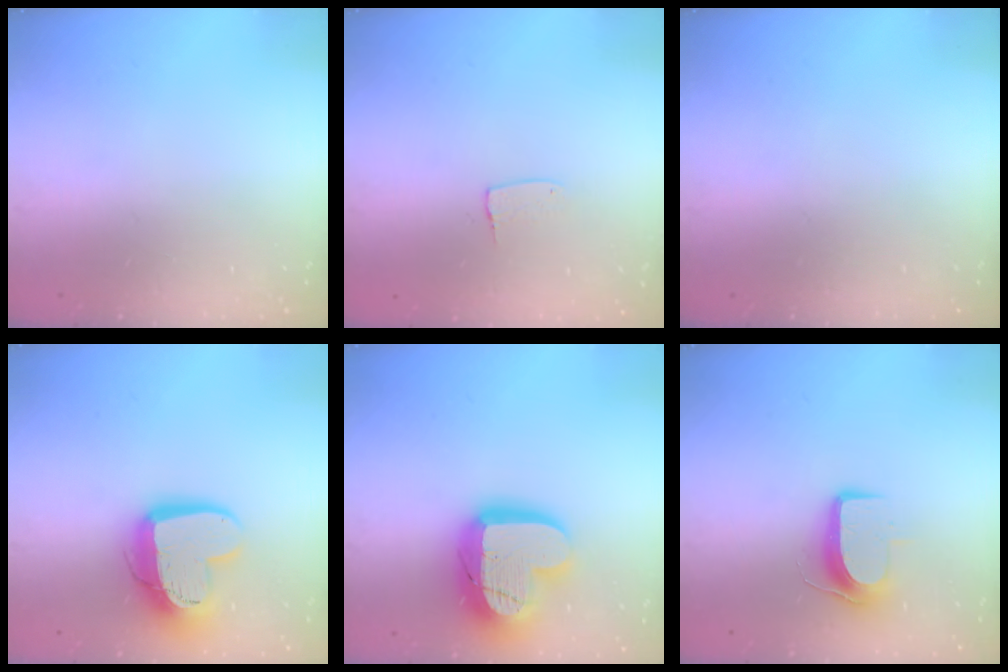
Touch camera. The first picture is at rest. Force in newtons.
{"total": 4.3, "press": 4.3, "slide": 0.4}
{"total": 0.0}
{"total": 16.9, "press": 16.9, "slide": 1.4}
{"total": 20.6, "press": 20.6, "slide": 1.5}
{"total": 9.3, "press": 9.3, "slide": 1.1}